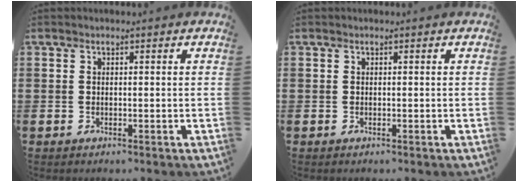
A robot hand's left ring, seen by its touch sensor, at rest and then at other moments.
{"total": 0.0}